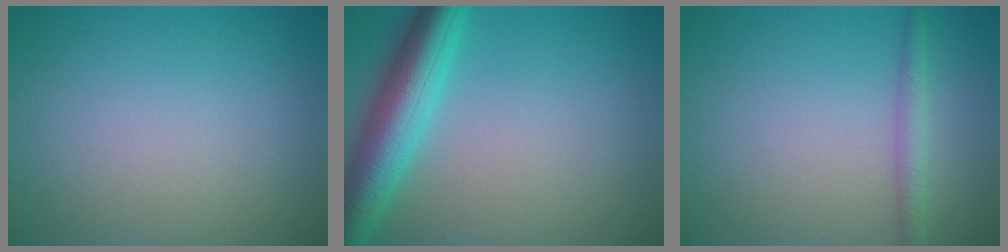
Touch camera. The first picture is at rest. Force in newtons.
{"total": 6.5, "press": 6.5, "slide": 0.2}
{"total": 1.8, "press": 1.8, "slide": 0.1}